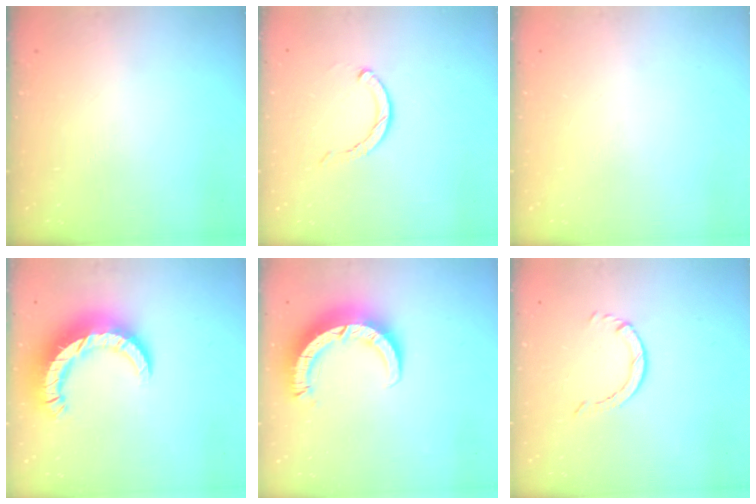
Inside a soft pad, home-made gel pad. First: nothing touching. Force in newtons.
{"total": 3.5, "press": 3.5, "slide": 0.2}
{"total": 0.0}
{"total": 12.7, "press": 12.7, "slide": 1.2}
{"total": 9.2, "press": 9.2, "slide": 1.2}
{"total": 0.6, "press": 0.6, "slide": 0.1}